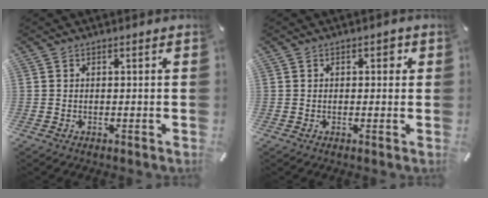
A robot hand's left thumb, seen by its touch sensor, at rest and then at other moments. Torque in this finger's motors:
{"motor_torque": [0.25, 0.25, 0.12, -0.22, 0.00]}